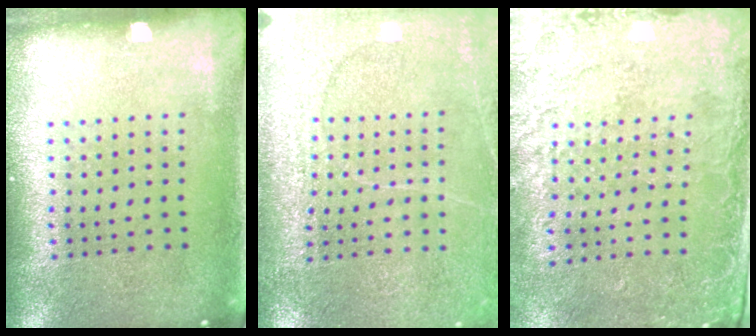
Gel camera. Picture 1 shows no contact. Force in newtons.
{"total": 3.0, "press": 3.0, "slide": 0.1}
{"total": 2.7, "press": 2.2, "slide": 1.5}